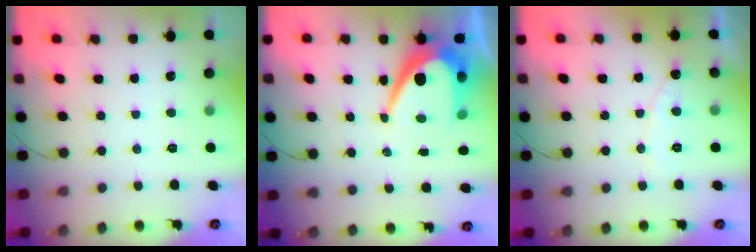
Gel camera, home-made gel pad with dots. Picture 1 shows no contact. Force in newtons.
{"total": 11.8, "press": 11.7, "slide": 1.1}
{"total": 5.9, "press": 5.9, "slide": 0.5}